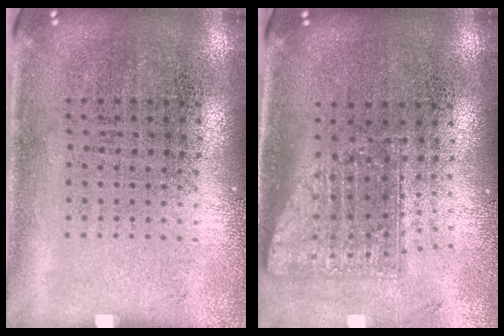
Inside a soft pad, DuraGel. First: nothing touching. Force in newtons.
{"total": 1.6, "press": 1.2, "slide": 1.1}